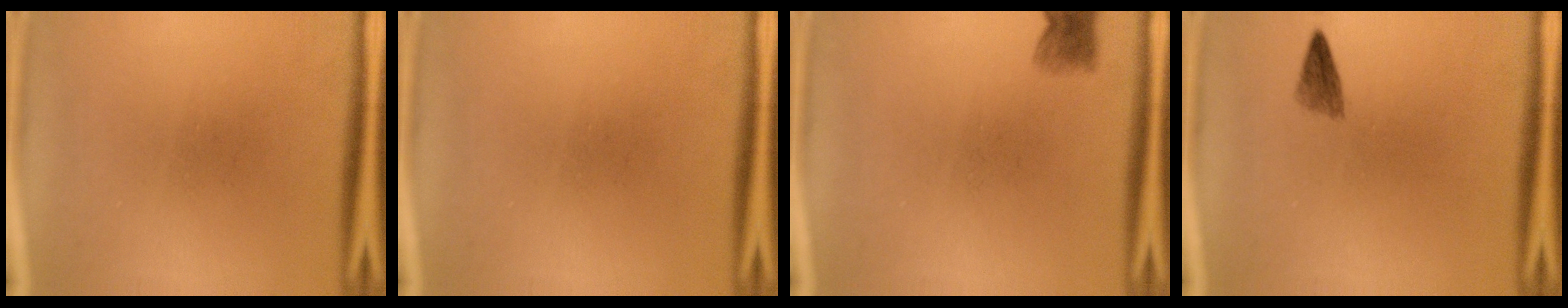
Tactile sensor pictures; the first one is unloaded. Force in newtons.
{"total": 0.0}
{"total": 2.2}
{"total": 1.7}